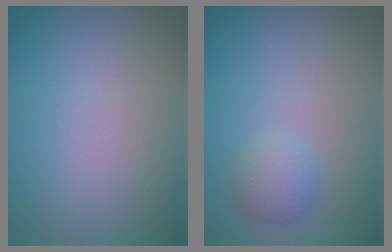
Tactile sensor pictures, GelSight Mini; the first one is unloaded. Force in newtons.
{"total": 2.0, "press": 2.0, "slide": 0.1}